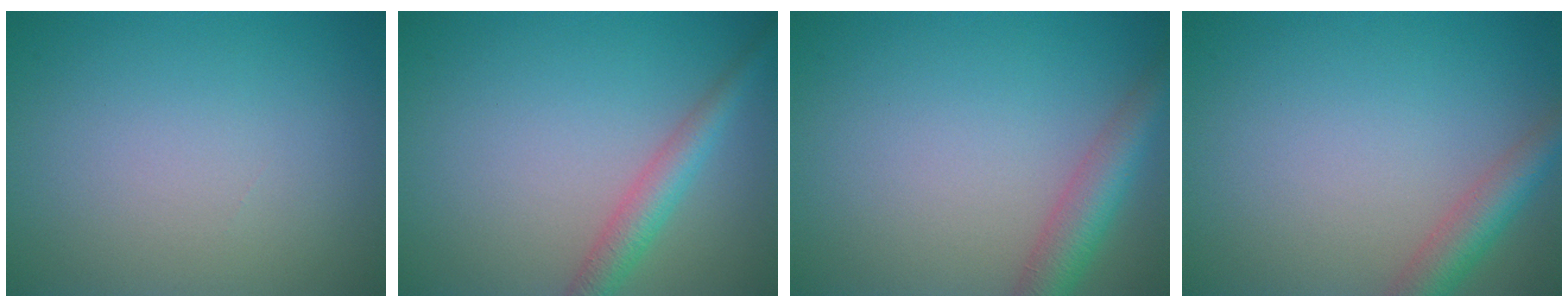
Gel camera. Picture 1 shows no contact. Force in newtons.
{"total": 3.0, "press": 3.0, "slide": 0.1}
{"total": 4.1, "press": 4.1, "slide": 0.2}
{"total": 3.5, "press": 3.5, "slide": 0.1}